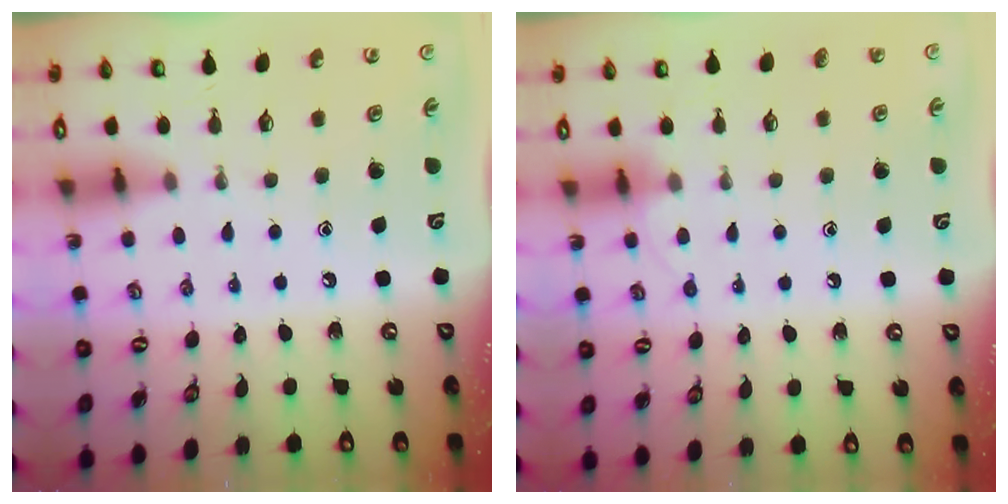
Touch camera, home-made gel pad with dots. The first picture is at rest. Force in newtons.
{"total": 3.3, "press": 3.3, "slide": 0.3}